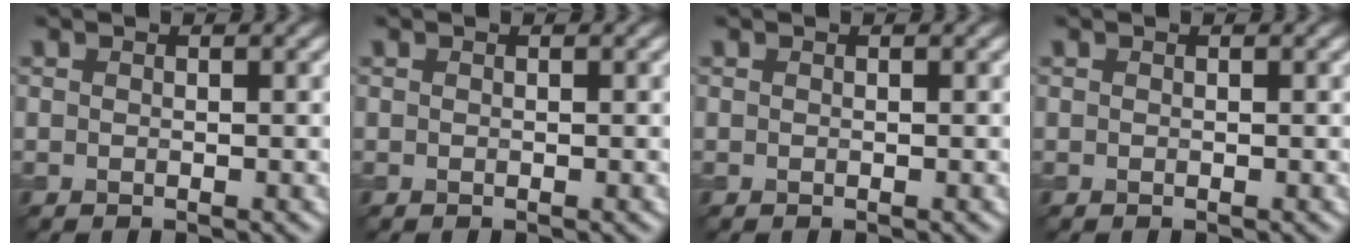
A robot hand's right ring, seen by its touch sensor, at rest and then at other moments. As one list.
[{"total": 0.0}, {"total": 0.0}, {"total": 0.0}]